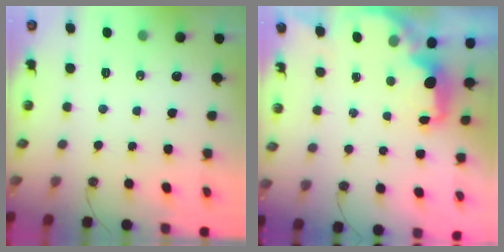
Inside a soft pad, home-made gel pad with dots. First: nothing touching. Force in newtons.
{"total": 2.6, "press": 2.5, "slide": 0.8}